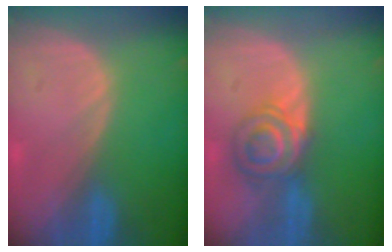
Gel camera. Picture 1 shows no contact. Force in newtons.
{"total": 6.9, "press": 5.9, "slide": 3.5}